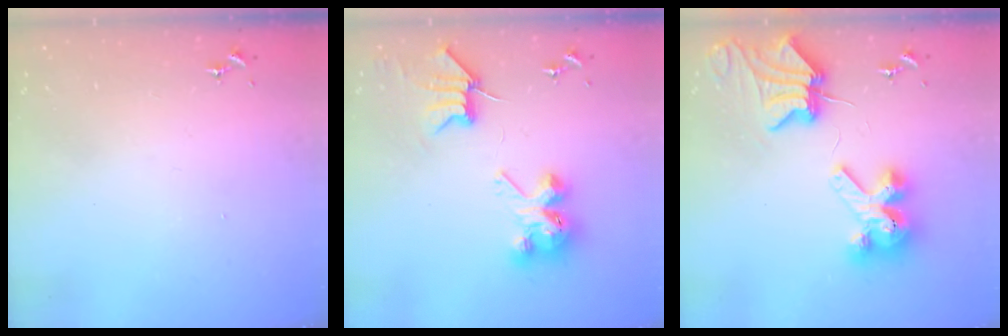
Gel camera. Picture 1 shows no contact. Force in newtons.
{"total": 8.6, "press": 8.6, "slide": 0.7}
{"total": 9.9, "press": 9.8, "slide": 1.2}